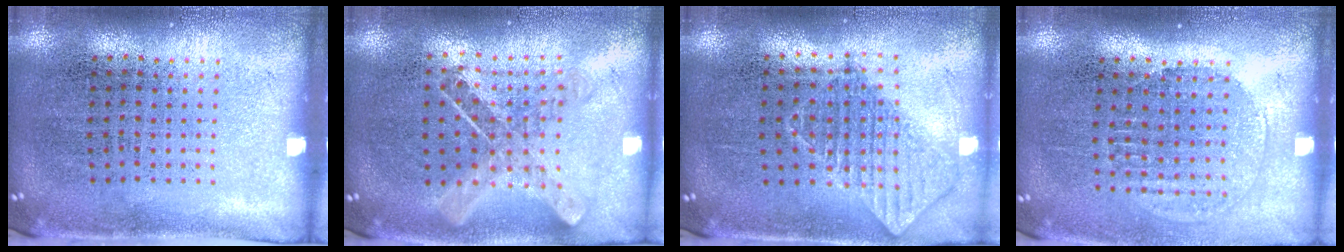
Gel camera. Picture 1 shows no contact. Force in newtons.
{"total": 0.9, "press": 0.9, "slide": 0.2}
{"total": 0.9, "press": 0.9, "slide": 0.1}
{"total": 1.4, "press": 1.1, "slide": 0.7}